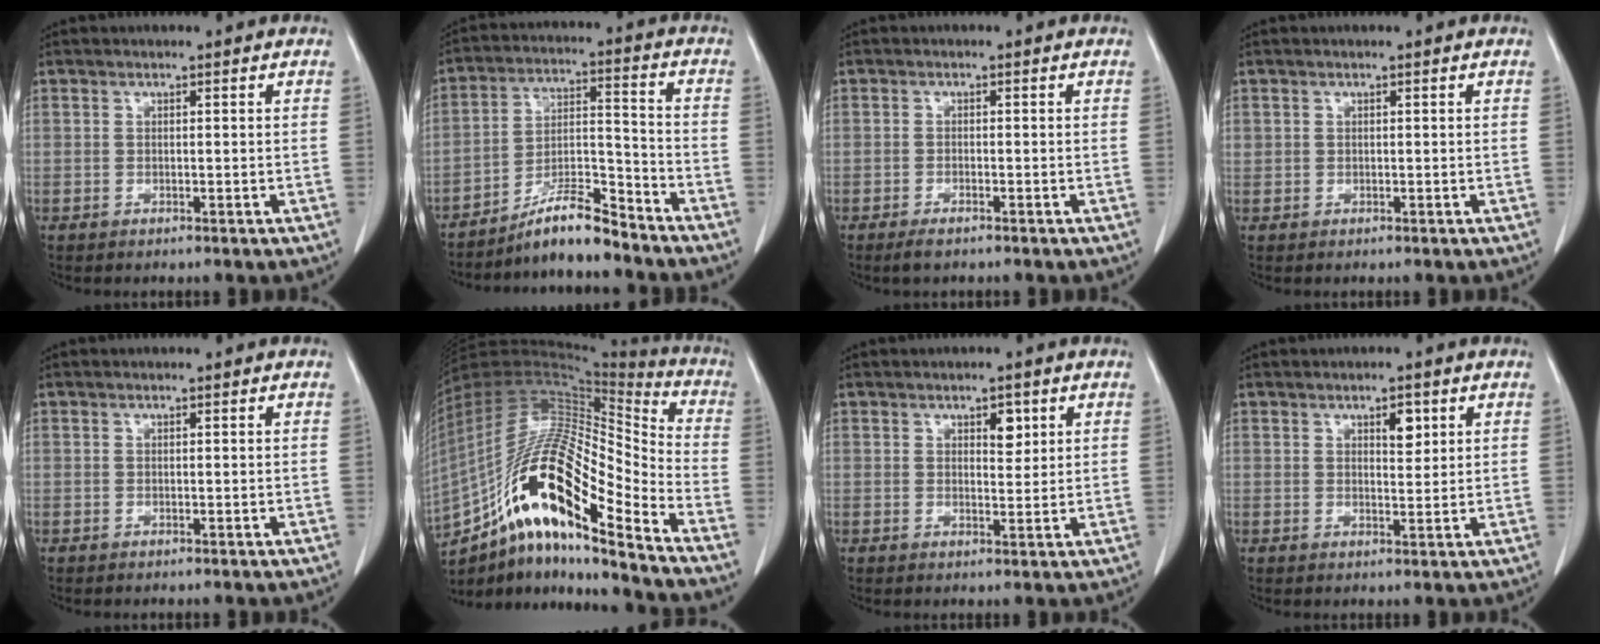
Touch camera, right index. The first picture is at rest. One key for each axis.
{"total": 9.2, "fx": -8.1, "fy": 1.0, "fz": 4.3, "tx": -0.079, "ty": 0.013, "tz": -0.143}
{"total": 2.1, "fx": -1.6, "fy": 0.4, "fz": 1.3, "tx": -0.030, "ty": -0.005, "tz": -0.027}
{"total": 0.7, "fx": 0.2, "fy": 0.6, "fz": 0.1, "tx": 0.009, "ty": 0.006, "tz": 0.002}
{"total": 0.0}
{"total": 24.6, "fx": -13.9, "fy": 4.6, "fz": 19.7, "tx": -0.383, "ty": -0.007, "tz": -0.246}
{"total": 2.7, "fx": 1.3, "fy": 1.3, "fz": 1.9, "tx": -0.026, "ty": -0.002, "tz": 0.021}
{"total": 2.8, "fx": 1.4, "fy": 1.2, "fz": 2.2, "tx": -0.032, "ty": -0.003, "tz": 0.023}